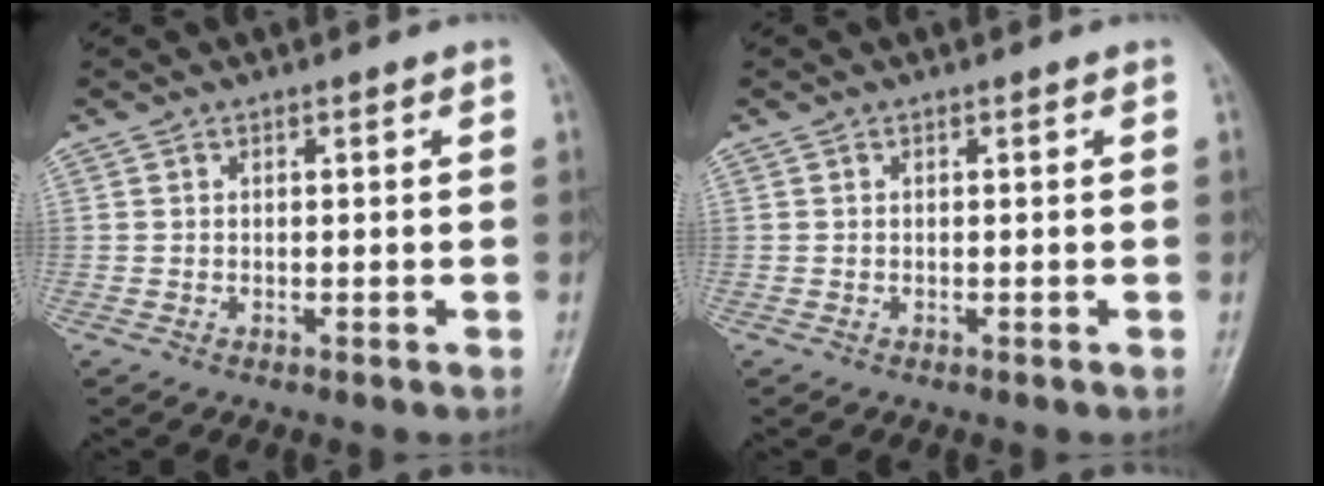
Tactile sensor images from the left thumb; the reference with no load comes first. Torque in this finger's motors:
{"motor_torque": [0.00, 0.00, 0.04, -0.04, 0.00]}